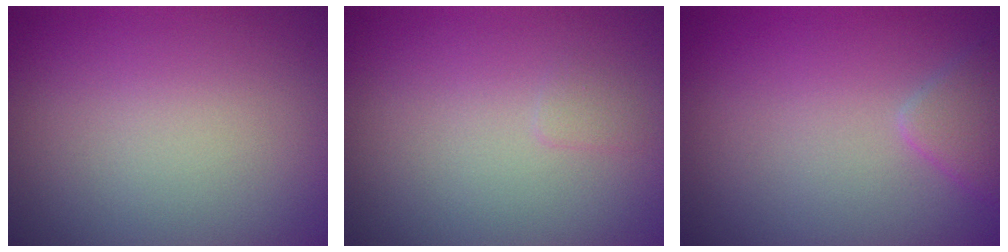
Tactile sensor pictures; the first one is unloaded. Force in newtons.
{"total": 0.6, "press": 0.6, "slide": 0.1}
{"total": 1.9, "press": 1.9, "slide": 0.1}